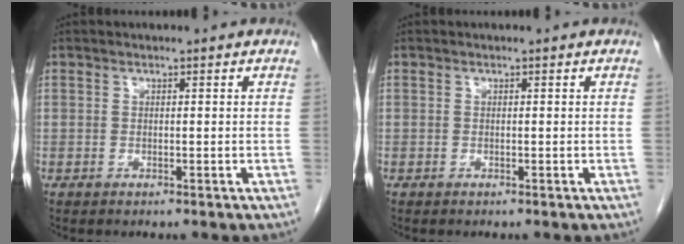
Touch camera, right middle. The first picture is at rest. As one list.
[{"total": 0.0}]